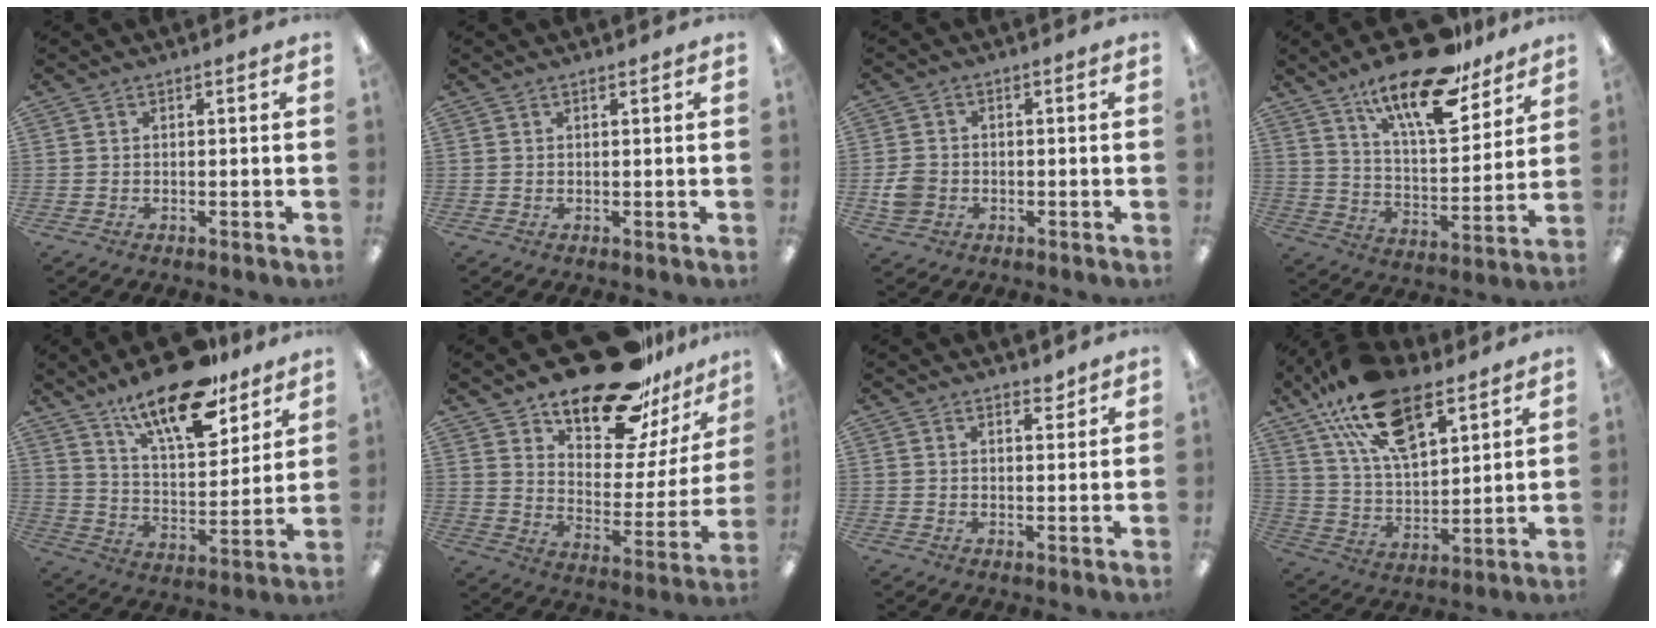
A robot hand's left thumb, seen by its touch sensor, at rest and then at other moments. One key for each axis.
{"total": 0.6, "fx": 0.5, "fy": 0.1, "fz": 0.3, "tx": -0.007, "ty": 0.001, "tz": 0.010}
{"total": 4.4, "fx": -1.1, "fy": 3.8, "fz": 1.9, "tx": -0.022, "ty": 0.007, "tz": -0.020}
{"total": 20.3, "fx": 14.7, "fy": 6.9, "fz": 12.1, "tx": -0.198, "ty": -0.089, "tz": 0.248}
{"total": 18.5, "fx": 14.2, "fy": 6.1, "fz": 10.1, "tx": -0.171, "ty": -0.082, "tz": 0.241}
{"total": 21.9, "fx": 17.4, "fy": 8.7, "fz": 10.2, "tx": -0.151, "ty": -0.116, "tz": 0.295}
{"total": 2.8, "fx": 2.5, "fy": 1.0, "fz": 0.9, "tx": 0.004, "ty": -0.015, "tz": 0.040}
{"total": 20.3, "fx": 12.6, "fy": 9.8, "fz": 12.6, "tx": -0.223, "ty": -0.050, "tz": 0.225}